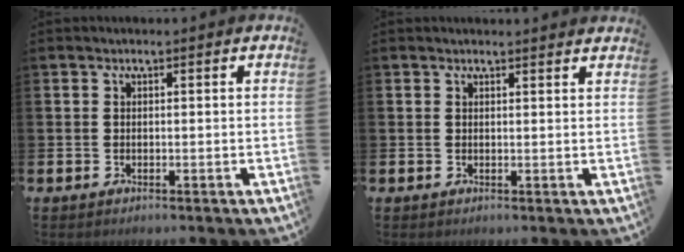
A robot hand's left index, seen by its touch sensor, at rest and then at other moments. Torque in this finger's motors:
{"motor_torque": [1.07, -1.07, 0.05, 0.00]}